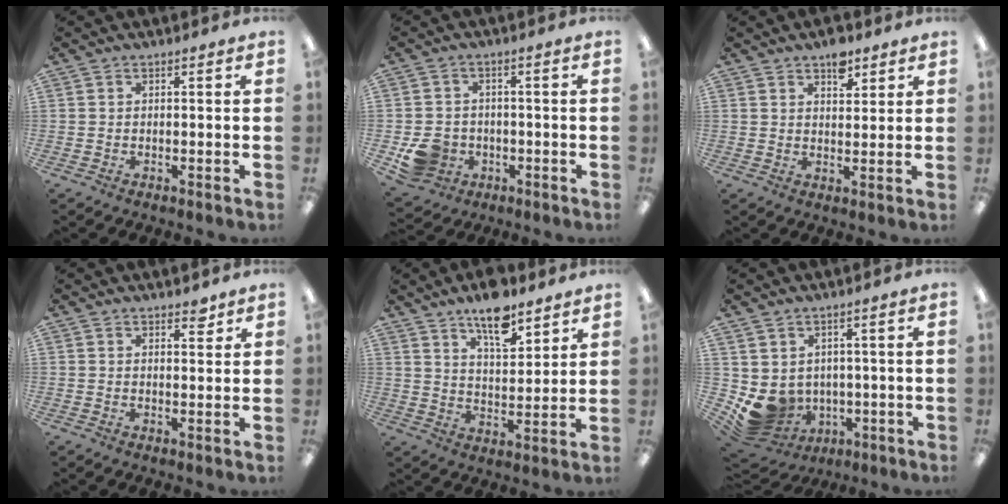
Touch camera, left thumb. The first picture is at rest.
{"total": 7.1, "force": [-2.4, 6.2, 2.4], "torque": [-0.047, 0.020, -0.036]}
{"total": 6.5, "force": [4.5, 3.4, 3.2], "torque": [-0.027, -0.024, 0.074]}
{"total": 2.8, "force": [2.4, 1.2, 1.0], "torque": [0.003, -0.013, 0.038]}
{"total": 10.9, "force": [8.4, 4.0, 5.7], "torque": [-0.085, -0.047, 0.145]}
{"total": 7.5, "force": [-0.7, 7.0, 2.6], "torque": [-0.083, -0.018, -0.001]}